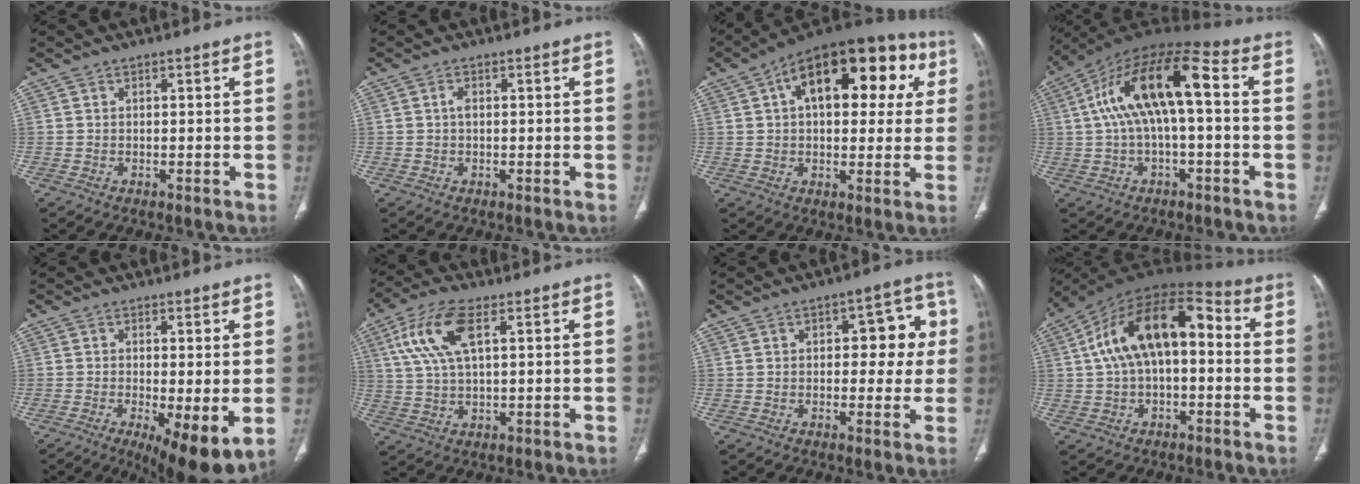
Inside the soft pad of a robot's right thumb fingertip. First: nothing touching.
{"total": 1.2, "force": [0.1, 0.6, 1.0], "torque": [-0.021, 0.002, 0.001]}
{"total": 23.4, "force": [7.3, 12.0, 18.8], "torque": [-0.235, 0.041, 0.100]}
{"total": 16.2, "force": [1.6, 6.2, 14.8], "torque": [-0.276, 0.051, 0.023]}
{"total": 10.7, "force": [-2.8, 3.1, 9.9], "torque": [-0.155, -0.024, -0.037]}
{"total": 10.6, "force": [3.8, 4.3, 8.9], "torque": [-0.198, 0.007, 0.076]}
{"total": 9.3, "force": [1.7, 5.0, 7.7], "torque": [-0.052, 0.015, 0.017]}
{"total": 18.1, "force": [1.9, 9.5, 15.3], "torque": [-0.253, 0.052, 0.022]}